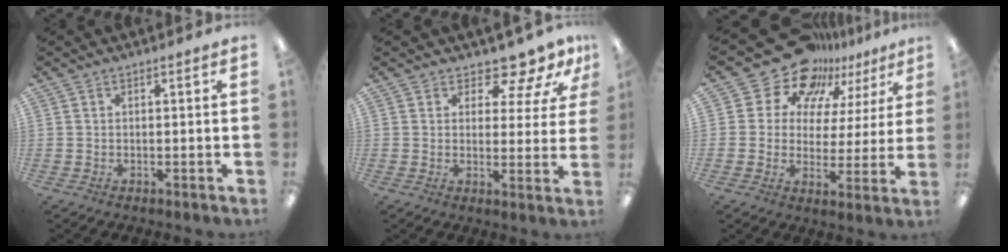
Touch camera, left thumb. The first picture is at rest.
{"total": 8.8, "force": [7.3, 3.4, 3.6], "torque": [-0.060, -0.047, 0.132]}
{"total": 16.7, "force": [13.1, 9.4, 4.1], "torque": [-0.089, -0.098, 0.241]}